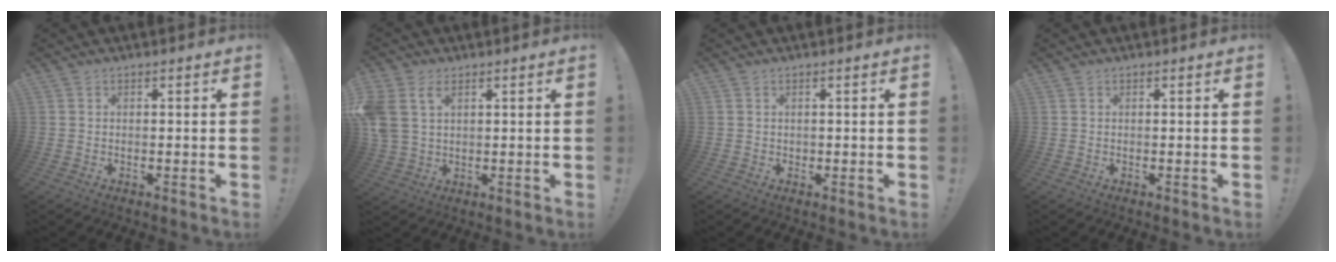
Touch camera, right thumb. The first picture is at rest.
{"total": 7.4, "force": [3.3, 4.9, 4.5], "torque": [-0.107, -0.007, 0.064]}
{"total": 0.5, "force": [0.1, 0.5, 0.0], "torque": [-0.003, 0.004, 0.002]}
{"total": 0.0}